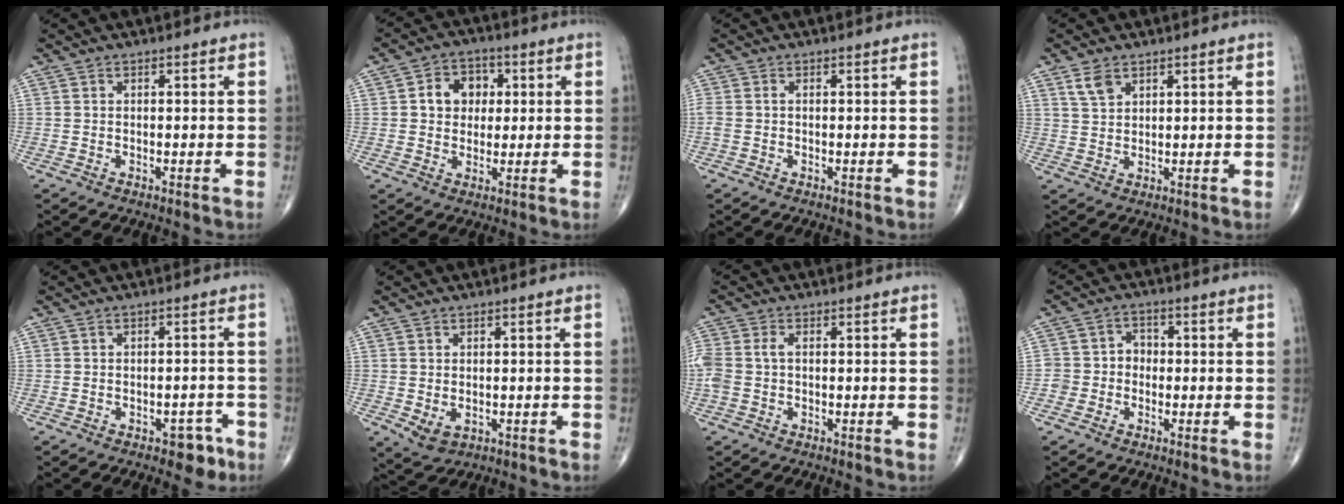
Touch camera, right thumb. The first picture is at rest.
{"total": 7.5, "force": [1.4, 6.1, 4.1], "torque": [-0.029, 0.007, 0.018]}
{"total": 1.7, "force": [-0.1, 1.1, 1.3], "torque": [-0.042, 0.006, -0.004]}
{"total": 3.8, "force": [2.3, 2.2, 2.0], "torque": [-0.031, -0.009, 0.051]}
{"total": 4.1, "force": [-2.4, 2.3, 2.3], "torque": [-0.009, 0.017, -0.027]}
{"total": 3.6, "force": [-0.5, 2.5, 2.5], "torque": [-0.039, -0.007, 0.005]}
{"total": 4.8, "force": [-0.1, 3.1, 3.7], "torque": [-0.108, 0.014, -0.003]}
{"total": 4.5, "force": [-1.1, 4.2, 1.4], "torque": [0.001, 0.024, -0.028]}